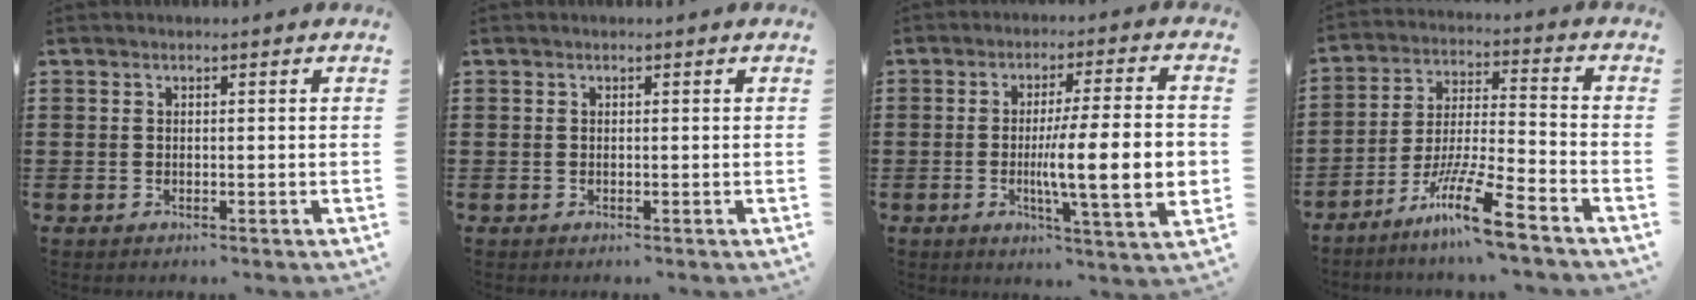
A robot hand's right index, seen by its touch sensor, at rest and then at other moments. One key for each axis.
{"total": 0.0}
{"total": 13.2, "fx": -1.5, "fy": 2.0, "fz": 12.9, "tx": -0.206, "ty": -0.014, "tz": -0.033}
{"total": 11.6, "fx": -8.4, "fy": 0.9, "fz": 7.9, "tx": -0.155, "ty": 0.007, "tz": -0.163}